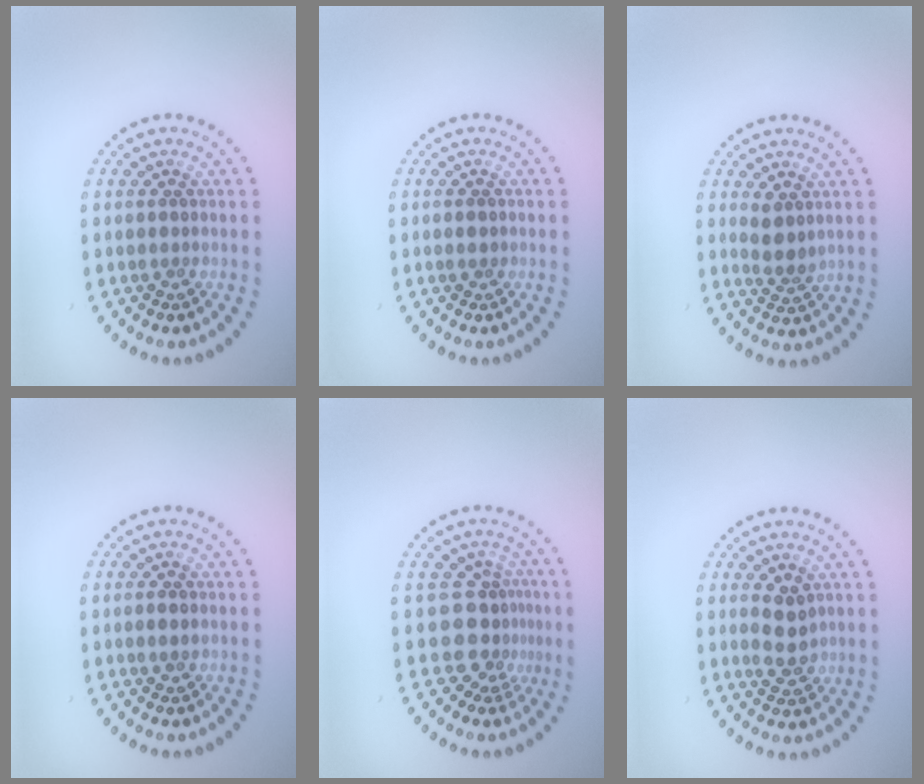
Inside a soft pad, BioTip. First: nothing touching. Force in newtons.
{"total": 0.9, "press": 0.9, "slide": 0.0}
{"total": 2.0, "press": 1.6, "slide": 1.2}
{"total": 0.7, "press": 0.6, "slide": 0.3}
{"total": 3.4, "press": 2.6, "slide": 2.3}
{"total": 2.4, "press": 2.3, "slide": 0.6}